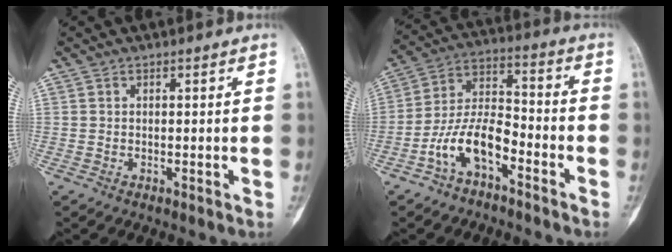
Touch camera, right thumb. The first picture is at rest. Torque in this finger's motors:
{"motor_torque": [1.77, 1.46, 0.87, -0.91, 0.08]}